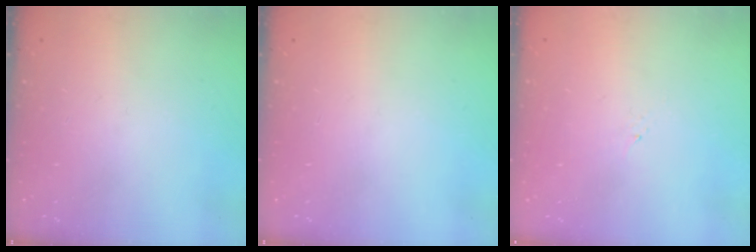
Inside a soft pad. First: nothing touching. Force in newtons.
{"total": 0.0}
{"total": 1.2, "press": 1.1, "slide": 0.2}